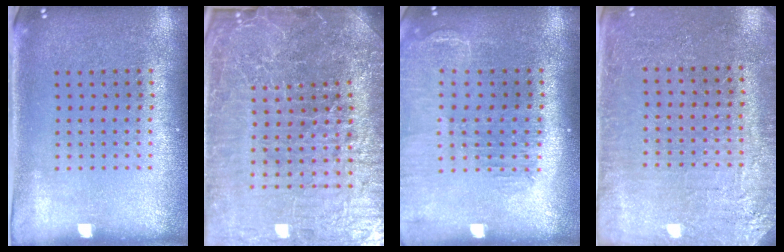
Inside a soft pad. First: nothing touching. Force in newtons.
{"total": 6.9, "press": 6.1, "slide": 3.2}
{"total": 1.4, "press": 1.4, "slide": 0.1}
{"total": 2.8, "press": 2.8, "slide": 0.3}